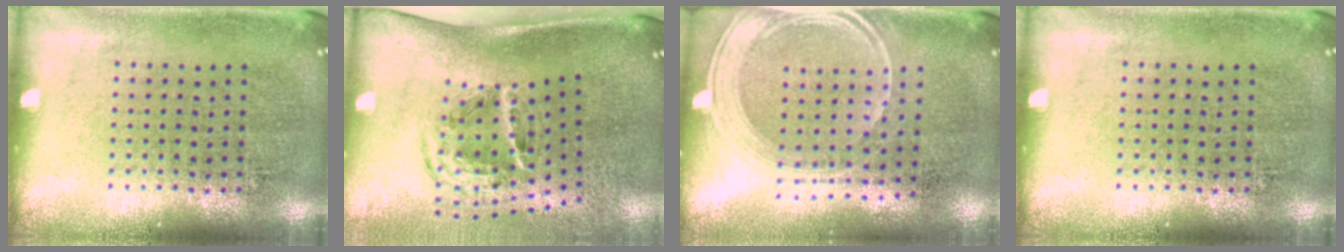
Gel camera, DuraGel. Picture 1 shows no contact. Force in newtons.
{"total": 2.0, "press": 1.2, "slide": 1.5}
{"total": 2.0, "press": 1.7, "slide": 1.1}
{"total": 0.0}